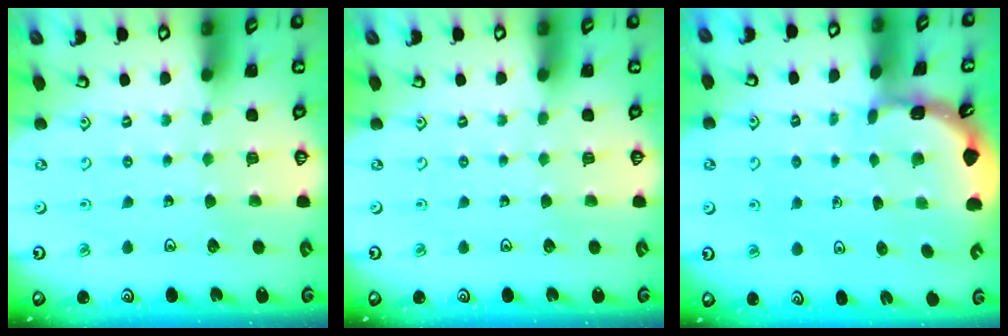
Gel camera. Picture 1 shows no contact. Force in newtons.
{"total": 0.0}
{"total": 1.9, "press": 1.9, "slide": 0.1}